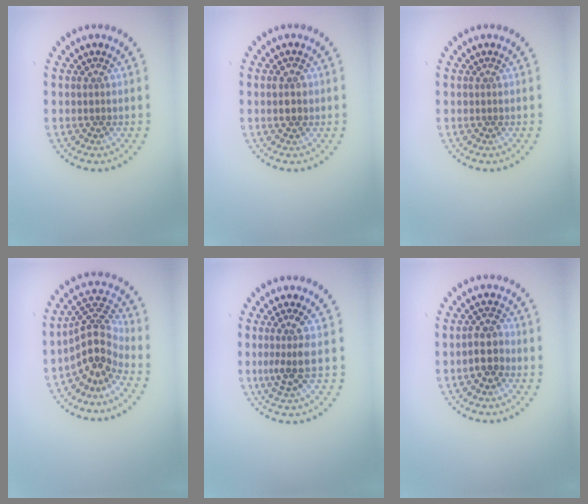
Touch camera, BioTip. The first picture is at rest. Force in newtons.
{"total": 1.9, "press": 1.9, "slide": 0.1}
{"total": 0.0}
{"total": 4.4, "press": 3.0, "slide": 3.2}
{"total": 2.5, "press": 1.9, "slide": 1.6}
{"total": 2.5, "press": 2.2, "slide": 1.1}